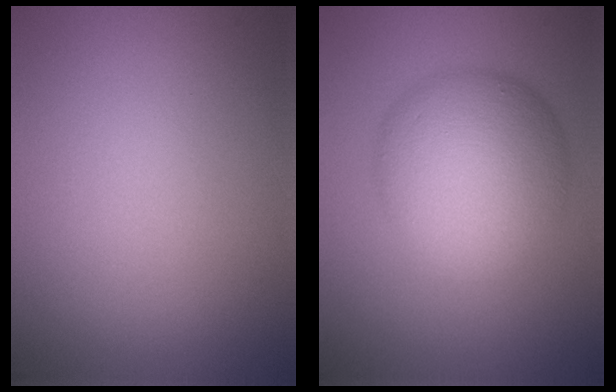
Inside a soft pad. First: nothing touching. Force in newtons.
{"total": 8.9, "press": 8.9, "slide": 0.3}